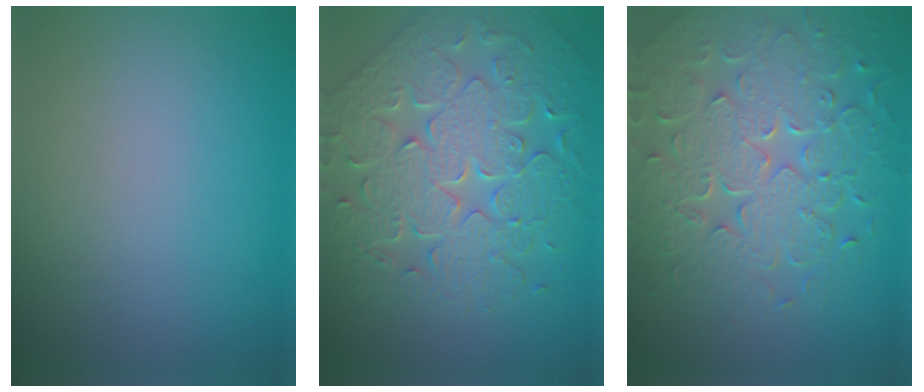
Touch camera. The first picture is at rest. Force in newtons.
{"total": 6.8, "press": 6.0, "slide": 3.2}
{"total": 8.1, "press": 5.7, "slide": 5.7}